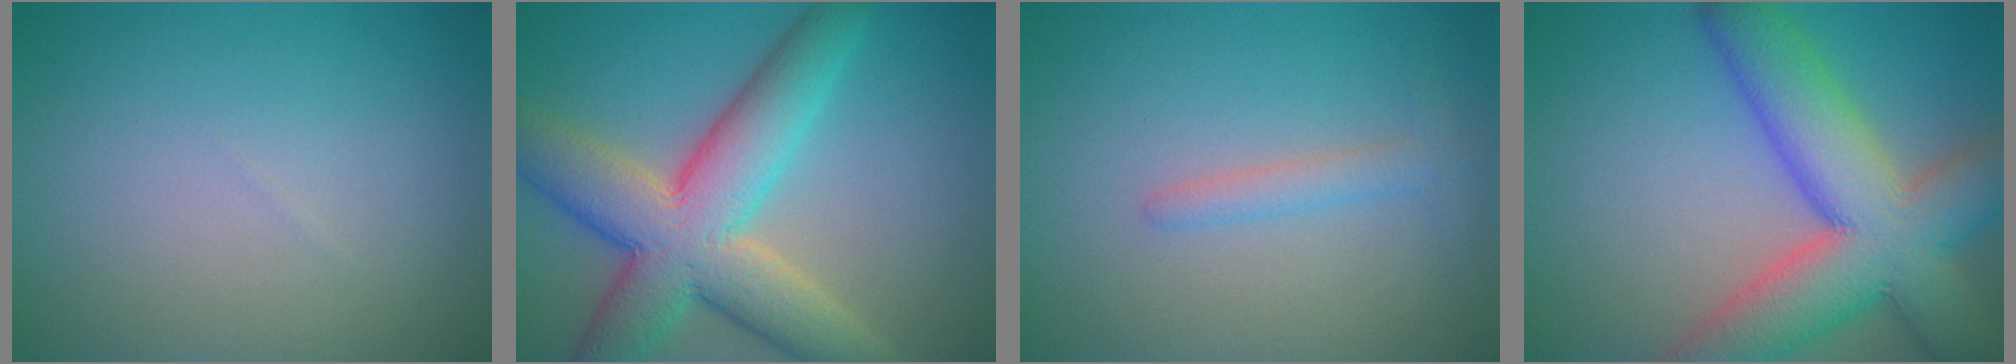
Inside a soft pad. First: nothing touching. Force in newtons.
{"total": 10.5, "press": 10.5, "slide": 0.5}
{"total": 1.7, "press": 1.7, "slide": 0.1}
{"total": 11.8, "press": 11.8, "slide": 0.9}